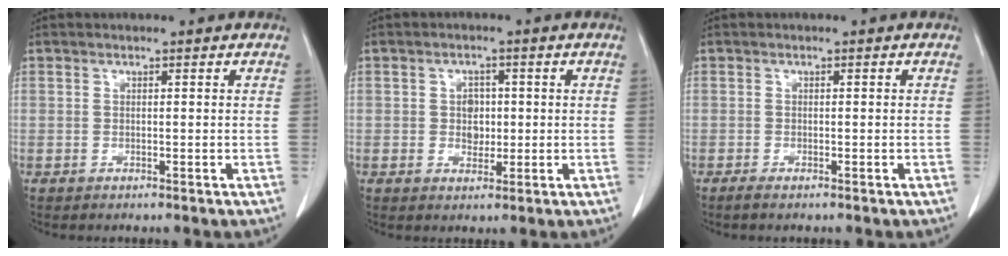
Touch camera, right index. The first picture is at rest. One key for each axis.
{"total": 3.1, "fx": 0.1, "fy": 2.5, "fz": 1.8, "tx": -0.024, "ty": 0.005, "tz": 0.004}
{"total": 1.4, "fx": -1.0, "fy": -0.1, "fz": 1.0, "tx": -0.021, "ty": -0.005, "tz": -0.015}